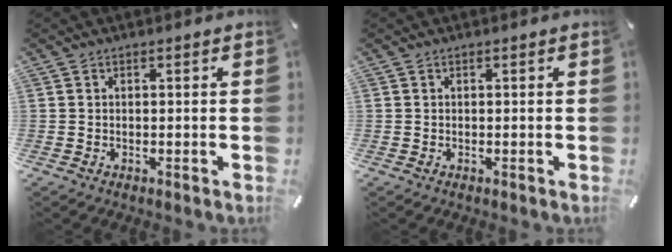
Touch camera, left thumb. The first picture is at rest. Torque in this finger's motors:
{"motor_torque": [0.00, 0.01, 0.00, 0.00, 0.00]}